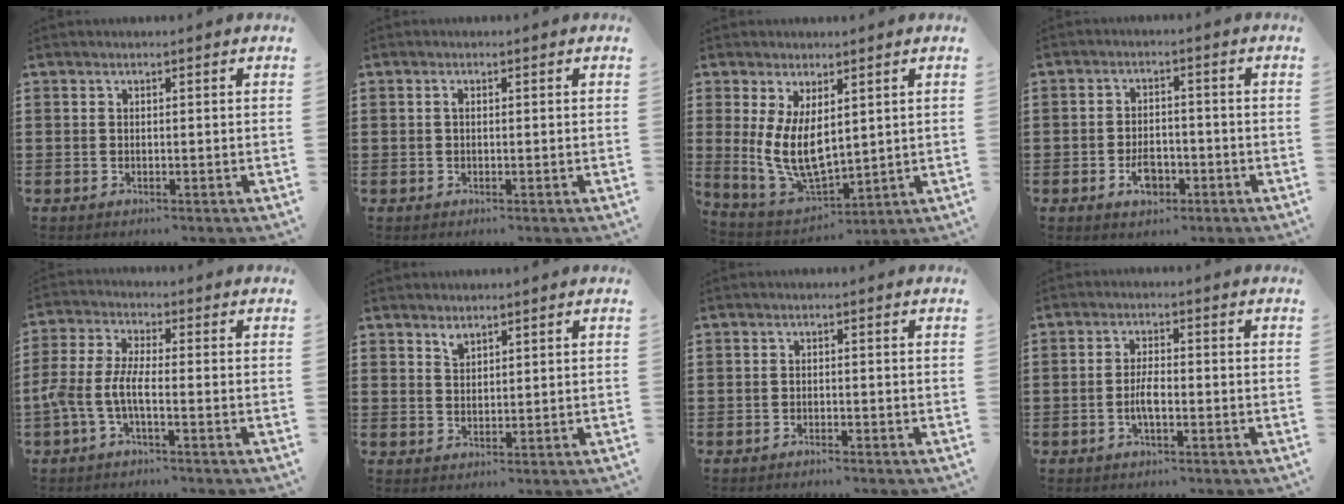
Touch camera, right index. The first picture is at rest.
{"total": 0.6, "force": [0.0, 0.2, 0.5], "torque": [-0.011, -0.001, -0.001]}
{"total": 8.5, "force": [1.4, 4.3, 7.2], "torque": [-0.156, -0.014, 0.025]}
{"total": 4.1, "force": [-1.8, 2.4, 2.8], "torque": [-0.041, 0.003, -0.034]}
{"total": 5.1, "force": [-2.2, 1.3, 4.4], "torque": [-0.118, -0.013, -0.050]}
{"total": 1.7, "force": [1.5, 0.7, 0.4], "torque": [-0.011, 0.001, 0.029]}
{"total": 0.9, "force": [-0.9, 0.1, 0.2], "torque": [-0.006, 0.000, -0.018]}
{"total": 3.3, "force": [-0.9, 0.9, 3.0], "torque": [-0.068, -0.003, -0.021]}